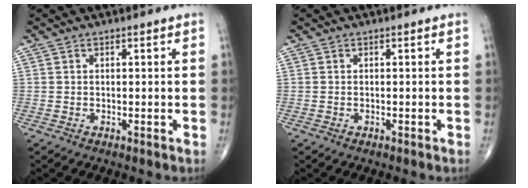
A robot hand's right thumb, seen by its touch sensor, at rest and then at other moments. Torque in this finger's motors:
{"motor_torque": [-0.29, -0.01, -0.08, 0.02, -0.01]}